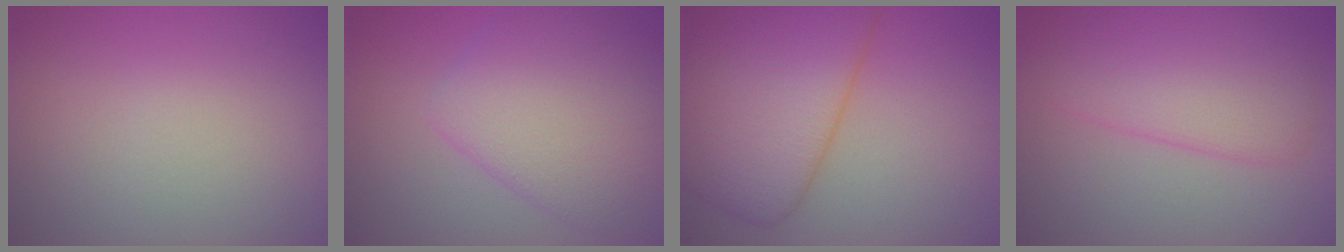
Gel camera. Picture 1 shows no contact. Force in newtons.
{"total": 7.1, "press": 7.1, "slide": 0.2}
{"total": 10.8, "press": 10.8, "slide": 0.5}
{"total": 5.8, "press": 5.8, "slide": 0.3}